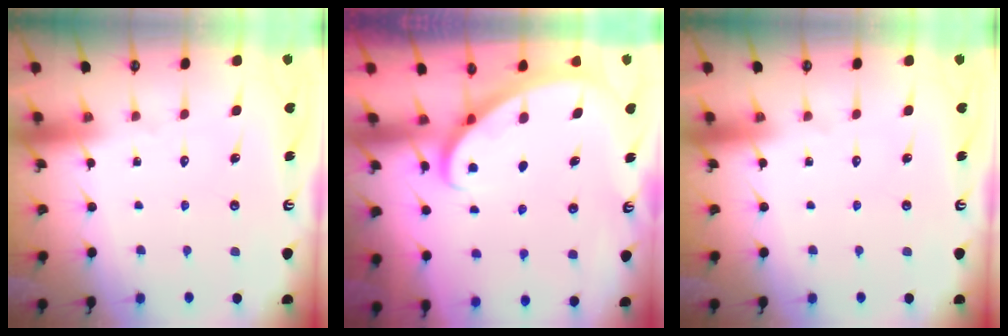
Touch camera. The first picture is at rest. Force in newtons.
{"total": 2.9, "press": 2.9, "slide": 0.2}
{"total": 0.0}